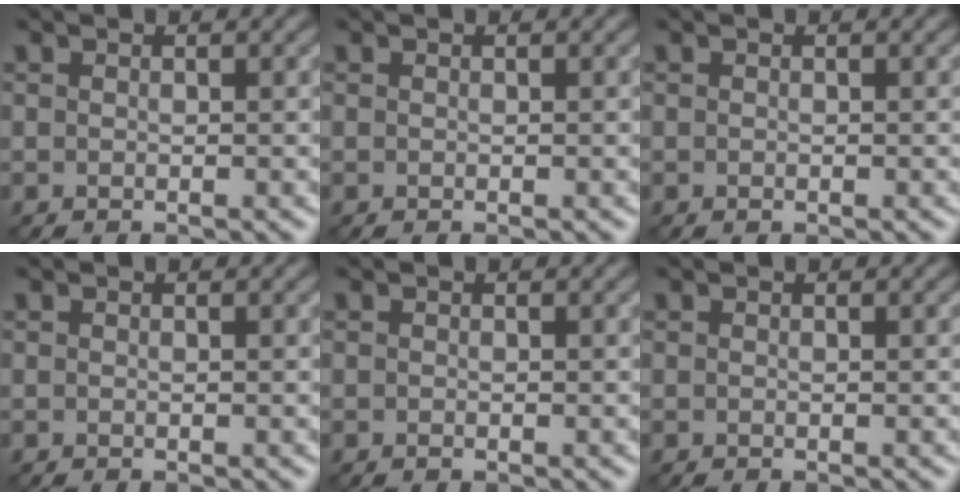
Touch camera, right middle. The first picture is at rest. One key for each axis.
{"total": 0.0}
{"total": 0.0}
{"total": 0.0}
{"total": 0.0}
{"total": 0.0}